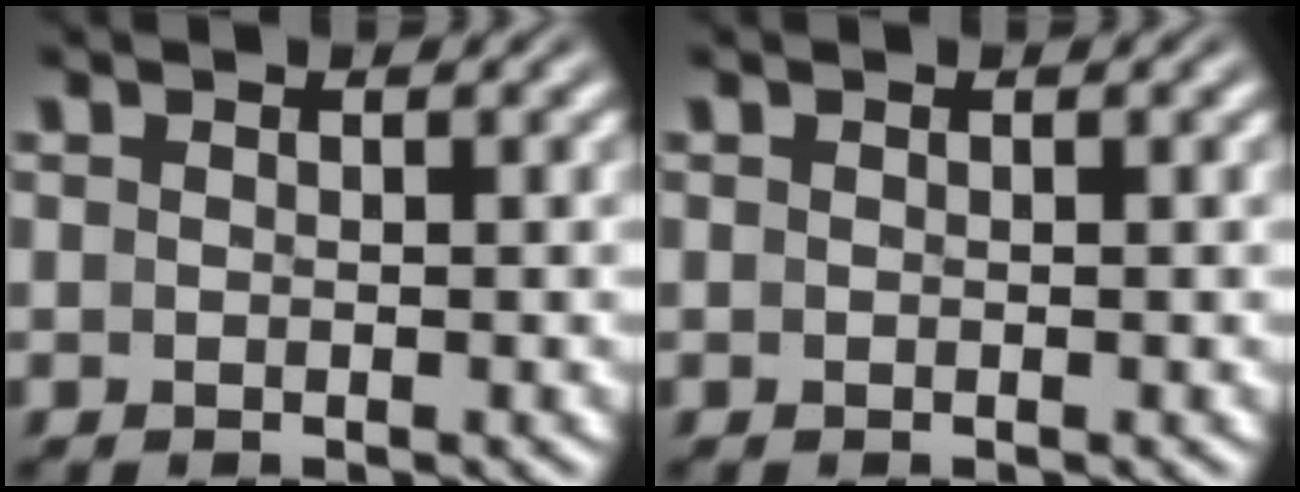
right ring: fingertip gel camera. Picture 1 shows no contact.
{"total": 0.0}